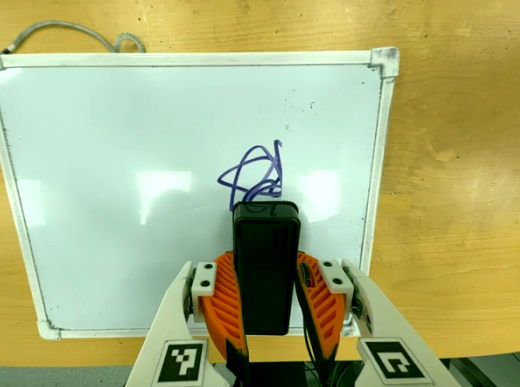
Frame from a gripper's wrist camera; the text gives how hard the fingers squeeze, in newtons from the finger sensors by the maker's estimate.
{"total": 7.3, "left": 5.7, "right": 8.9}